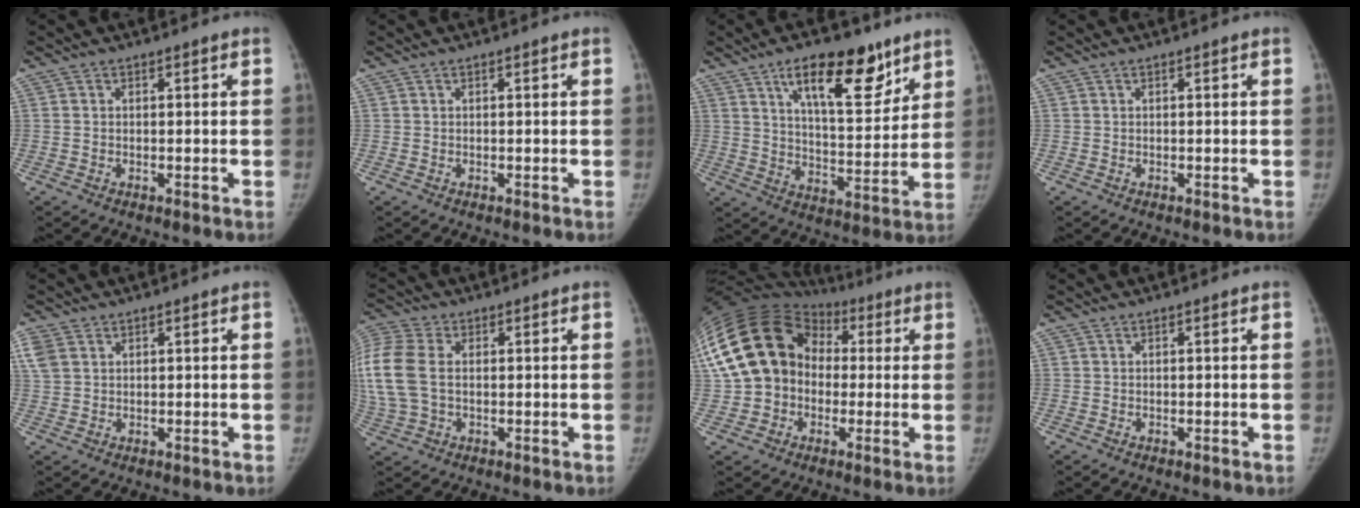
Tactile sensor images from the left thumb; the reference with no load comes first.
{"total": 0.0}
{"total": 16.5, "force": [9.8, 6.5, 11.5], "torque": [-0.135, -0.053, 0.158]}
{"total": 0.0}
{"total": 4.9, "force": [2.2, 3.4, 2.8], "torque": [-0.078, 0.011, 0.052]}
{"total": 14.2, "force": [1.1, 9.4, 10.5], "torque": [-0.282, 0.014, 0.023]}
{"total": 24.9, "force": [2.4, 20.3, 14.2], "torque": [-0.315, 0.068, 0.049]}
{"total": 0.0}